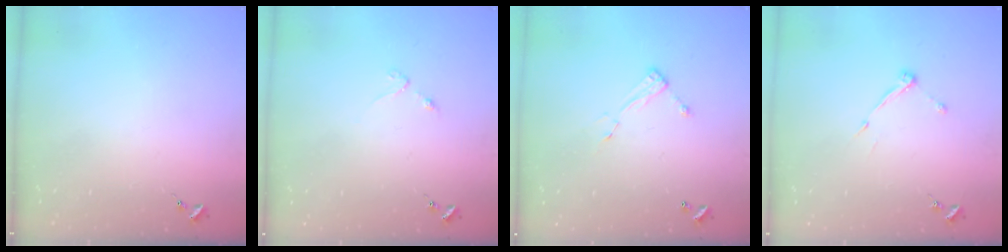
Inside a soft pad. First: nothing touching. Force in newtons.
{"total": 2.5, "press": 2.4, "slide": 0.4}
{"total": 6.6, "press": 6.6, "slide": 0.2}
{"total": 6.2, "press": 6.2, "slide": 0.5}